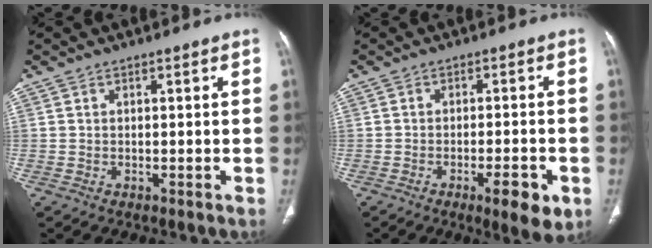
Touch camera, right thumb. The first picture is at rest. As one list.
[{"total": 7.3, "force": [-3.3, 1.8, 6.2], "torque": [-0.086, 0.002, -0.042]}]